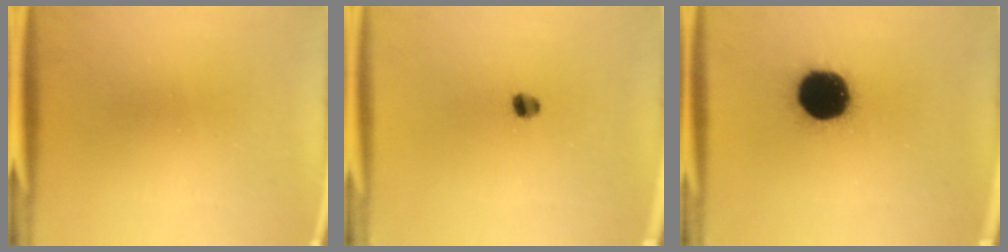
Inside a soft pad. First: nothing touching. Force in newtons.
{"total": 2.3}
{"total": 19.4}